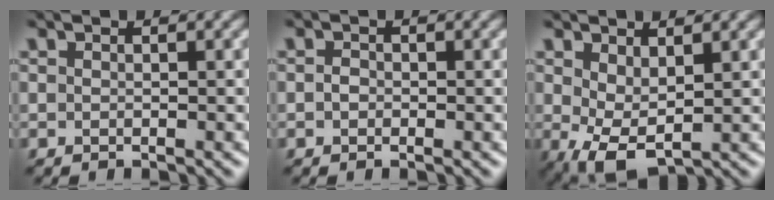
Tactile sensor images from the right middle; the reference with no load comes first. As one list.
[{"total": 0.8, "force": [-0.1, 0.6, 0.4], "torque": [-0.009, 0.000, -0.006]}, {"total": 3.6, "force": [0.3, 1.9, 3.0], "torque": [-0.069, -0.004, 0.011]}]